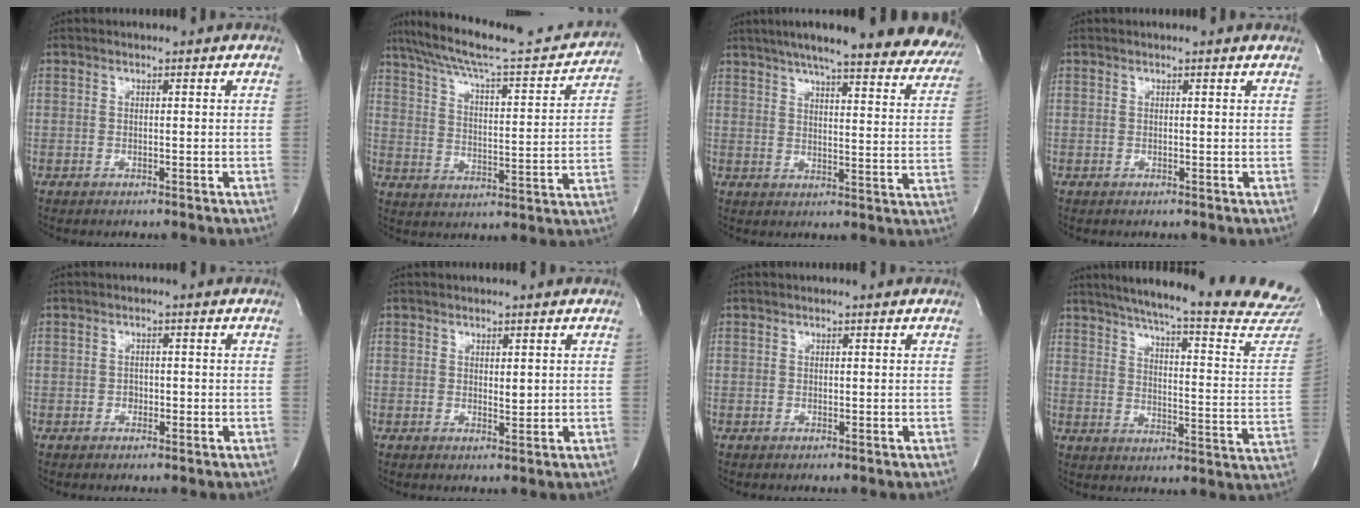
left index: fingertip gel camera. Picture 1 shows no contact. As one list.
[{"total": 23.3, "force": [20.8, 2.5, 10.3], "torque": [-0.167, -0.014, 0.286]}, {"total": 28.5, "force": [24.3, 4.5, 14.2], "torque": [-0.199, -0.036, 0.289]}, {"total": 1.0, "force": [1.0, 0.0, 0.4], "torque": [-0.014, 0.004, 0.008]}, {"total": 1.1, "force": [-0.6, 0.9, 0.5], "torque": [-0.004, 0.001, -0.009]}, {"total": 1.3, "force": [0.2, 0.5, 1.1], "torque": [-0.017, -0.008, 0.006]}, {"total": 0.0}, {"total": 30.2, "force": [26.8, 1.7, 13.8], "torque": [-0.196, -0.098, 0.326]}]